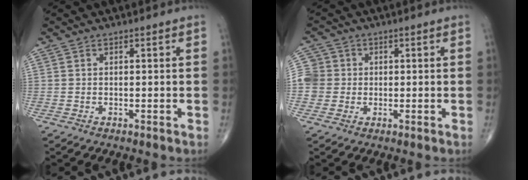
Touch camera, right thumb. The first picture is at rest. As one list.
[{"total": 6.3, "force": [0.2, 6.2, 1.1], "torque": [-0.001, 0.013, 0.000]}]